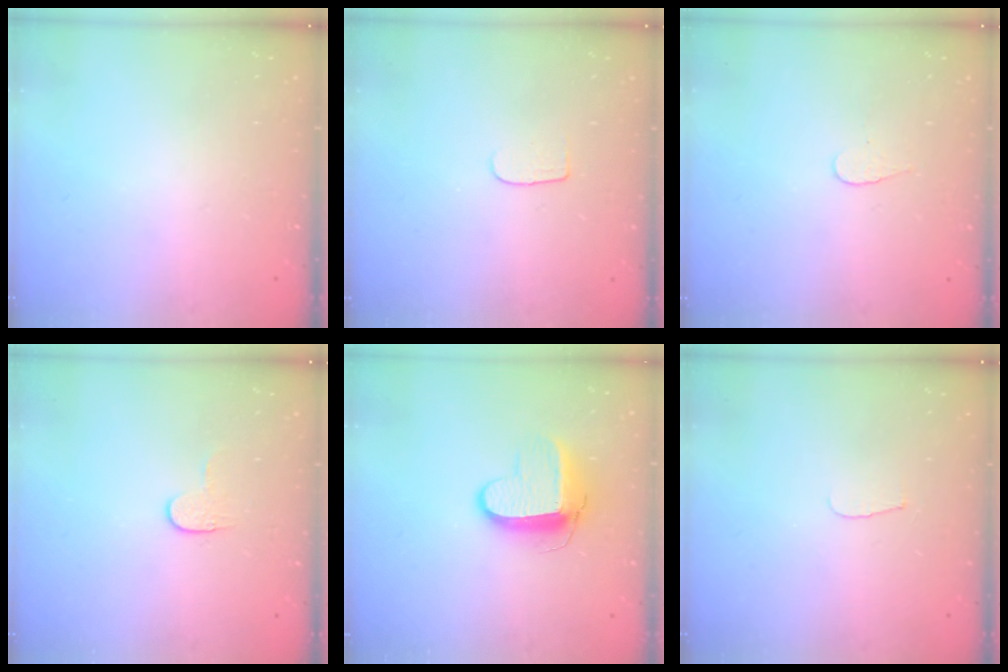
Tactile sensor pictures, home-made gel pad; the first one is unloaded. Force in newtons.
{"total": 4.8, "press": 4.8, "slide": 0.5}
{"total": 3.7, "press": 3.7, "slide": 0.4}
{"total": 3.8, "press": 3.8, "slide": 0.4}
{"total": 9.6, "press": 9.6, "slide": 0.9}
{"total": 3.3, "press": 3.3, "slide": 0.4}